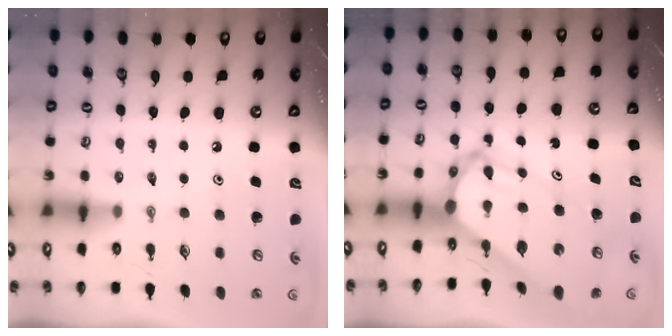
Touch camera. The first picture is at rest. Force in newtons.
{"total": 10.3, "press": 10.2, "slide": 1.0}